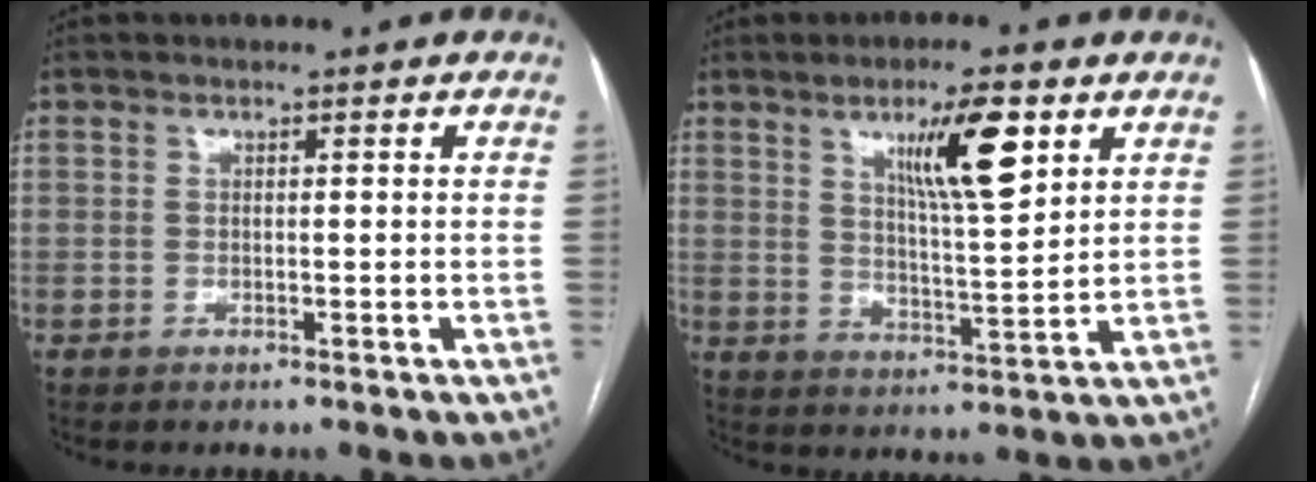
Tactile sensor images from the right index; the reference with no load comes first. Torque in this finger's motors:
{"motor_torque": [0.67, 0.46, 0.26, 0.08]}